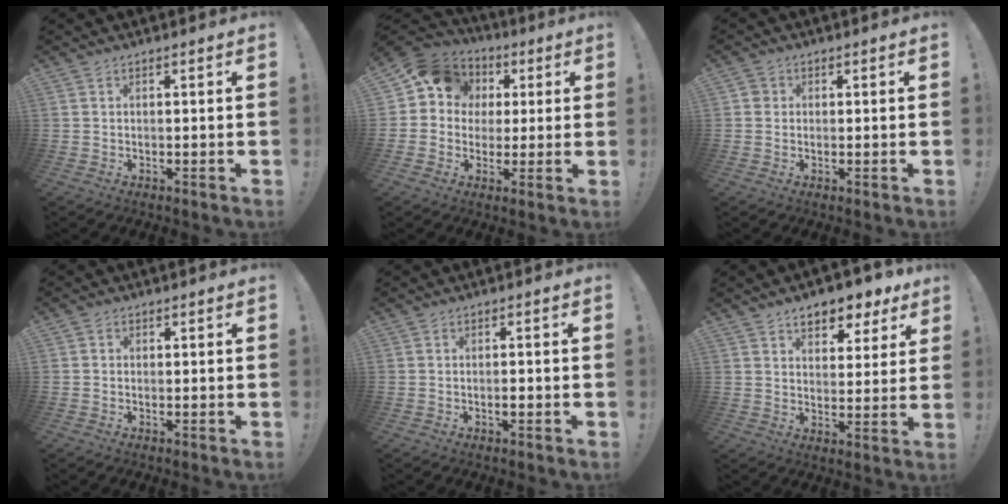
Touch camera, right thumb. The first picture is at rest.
{"total": 11.5, "force": [3.5, 10.2, 4.0], "torque": [-0.052, -0.008, 0.070]}
{"total": 2.0, "force": [0.2, 1.9, 0.6], "torque": [-0.003, 0.004, 0.003]}
{"total": 0.8, "force": [-0.1, 0.8, 0.0], "torque": [0.009, 0.000, -0.004]}
{"total": 1.3, "force": [-0.5, 0.7, 1.0], "torque": [-0.009, 0.002, -0.011]}
{"total": 8.7, "force": [5.9, 4.7, 4.2], "torque": [-0.055, -0.037, 0.106]}